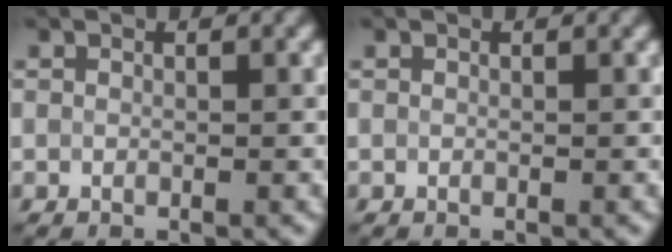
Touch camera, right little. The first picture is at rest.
{"total": 0.0}